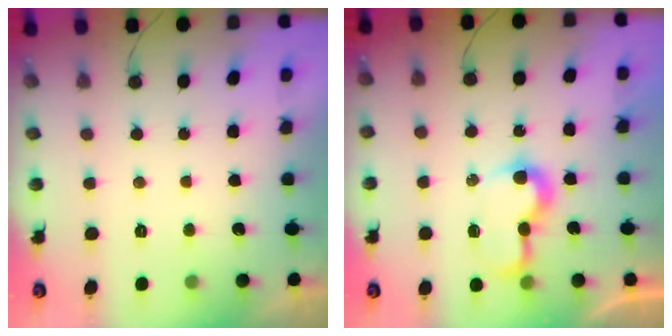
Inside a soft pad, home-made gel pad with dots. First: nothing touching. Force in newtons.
{"total": 7.9, "press": 7.8, "slide": 0.9}